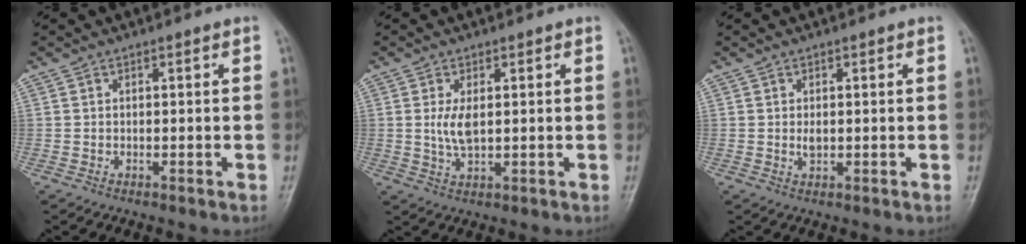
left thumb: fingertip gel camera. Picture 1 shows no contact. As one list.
[{"total": 4.2, "force": [0.6, 2.0, 3.7], "torque": [-0.076, -0.009, 0.016]}, {"total": 1.6, "force": [0.2, 1.0, 1.2], "torque": [-0.017, -0.003, 0.004]}]